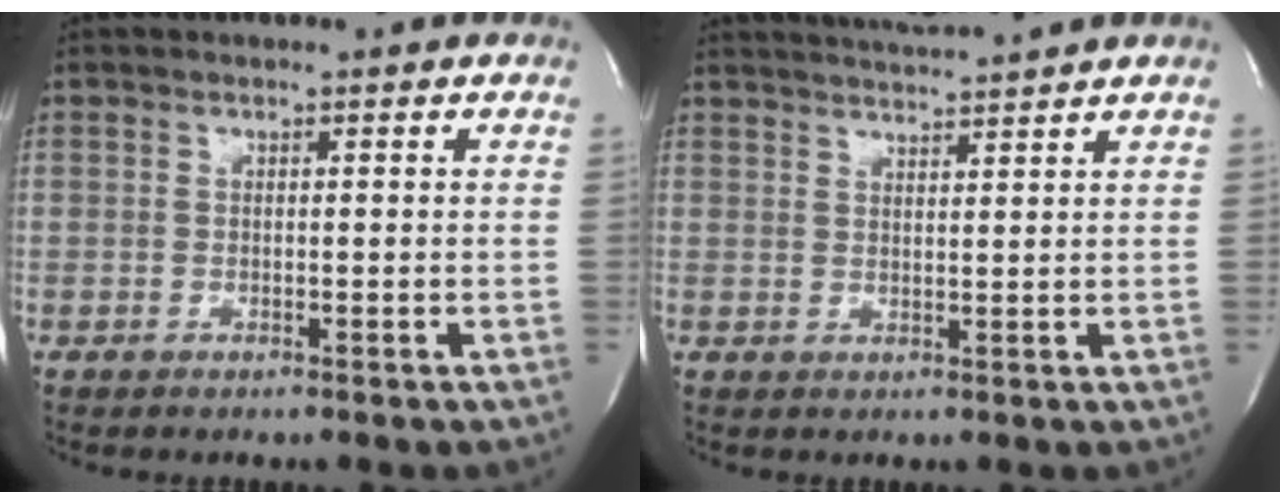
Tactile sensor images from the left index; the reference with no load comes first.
{"total": 6.0, "force": [5.7, -1.2, 1.6], "torque": [-0.032, 0.006, 0.088]}